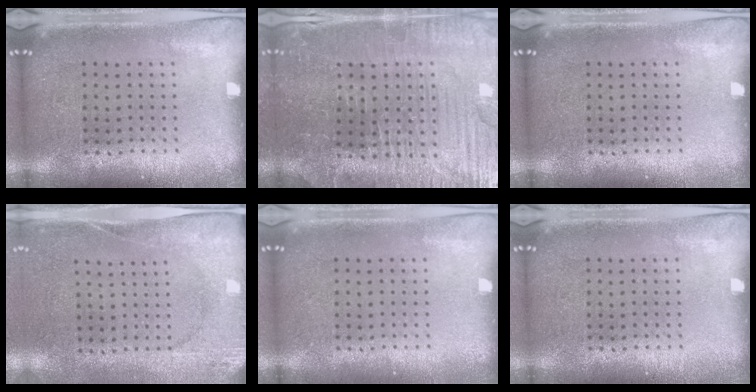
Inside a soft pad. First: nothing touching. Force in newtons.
{"total": 3.7, "press": 3.7, "slide": 0.4}
{"total": 0.0}
{"total": 2.7, "press": 2.1, "slide": 1.7}
{"total": 0.0}
{"total": 0.0}